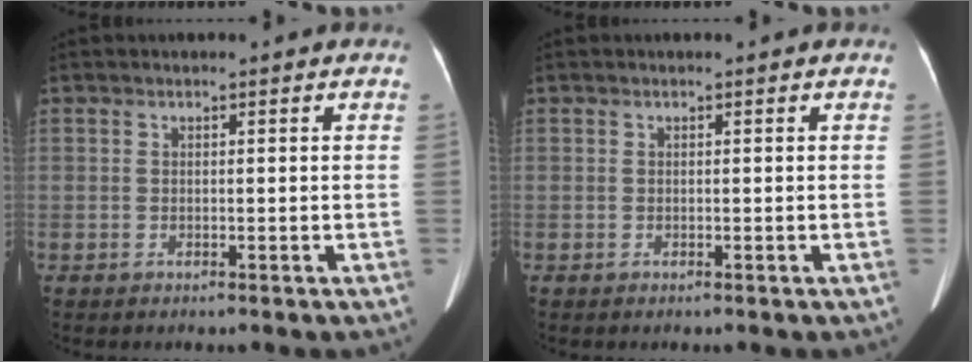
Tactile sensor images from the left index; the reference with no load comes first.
{"total": 0.0}